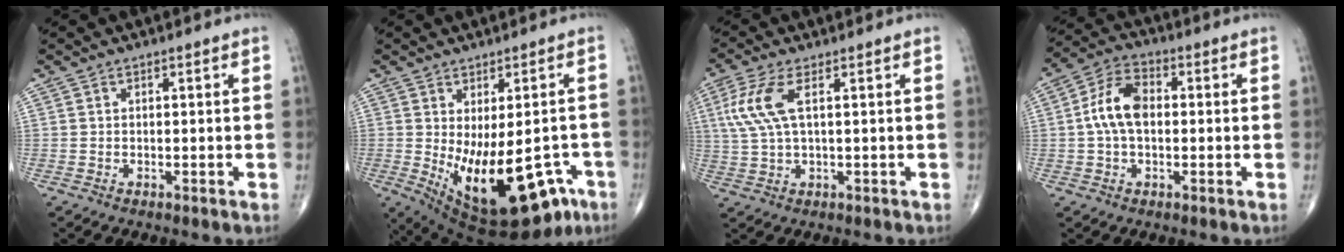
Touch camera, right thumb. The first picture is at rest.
{"total": 19.5, "force": [-6.5, 9.3, 15.8], "torque": [-0.216, -0.004, -0.072]}
{"total": 7.6, "force": [2.1, 2.7, 6.8], "torque": [-0.184, 0.009, 0.046]}
{"total": 8.9, "force": [0.2, 5.4, 7.1], "torque": [-0.135, 0.023, -0.004]}